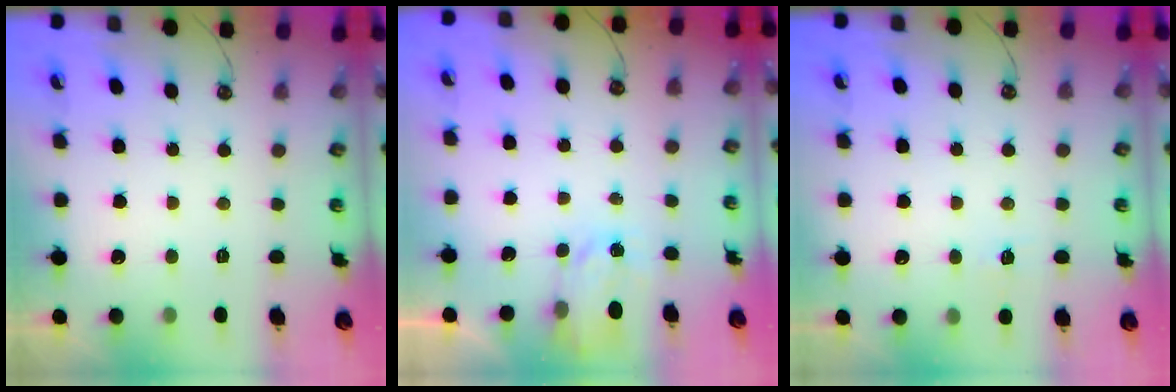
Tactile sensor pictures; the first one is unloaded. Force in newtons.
{"total": 2.9, "press": 2.8, "slide": 0.4}
{"total": 4.9, "press": 4.9, "slide": 0.5}